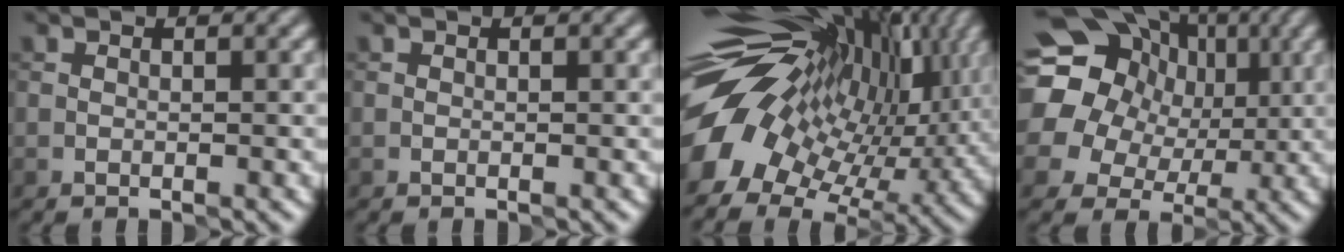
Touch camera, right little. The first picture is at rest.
{"total": 0.0}
{"total": 17.2, "force": [3.5, 9.5, 14.0], "torque": [-0.225, 0.004, 0.075]}
{"total": 17.9, "force": [4.5, 15.4, 8.1], "torque": [-0.187, 0.032, 0.046]}